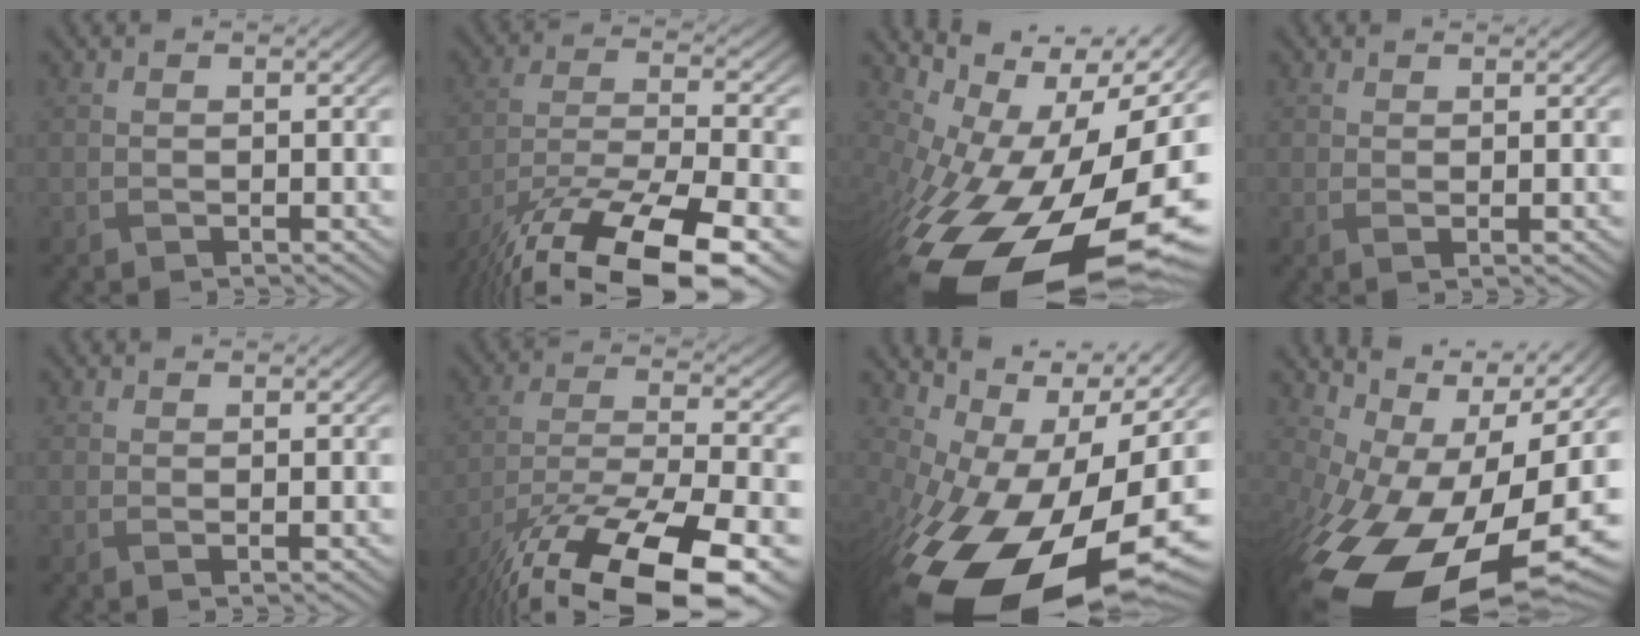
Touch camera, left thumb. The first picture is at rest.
{"total": 18.1, "force": [-13.7, 5.0, 10.7], "torque": [-0.210, -0.048, -0.220]}
{"total": 18.5, "force": [-6.1, 8.8, 15.1], "torque": [-0.252, -0.027, -0.091]}
{"total": 1.1, "force": [0.5, 0.2, 0.9], "torque": [-0.022, -0.002, 0.008]}
{"total": 0.7, "force": [0.3, 0.1, 0.7], "torque": [-0.015, 0.000, 0.005]}
{"total": 19.9, "force": [-14.9, 5.9, 11.9], "torque": [-0.227, -0.054, -0.229]}
{"total": 17.0, "force": [-5.1, 9.0, 13.6], "torque": [-0.238, -0.038, -0.080]}
{"total": 16.9, "force": [-4.9, 9.1, 13.3], "torque": [-0.242, -0.041, -0.074]}